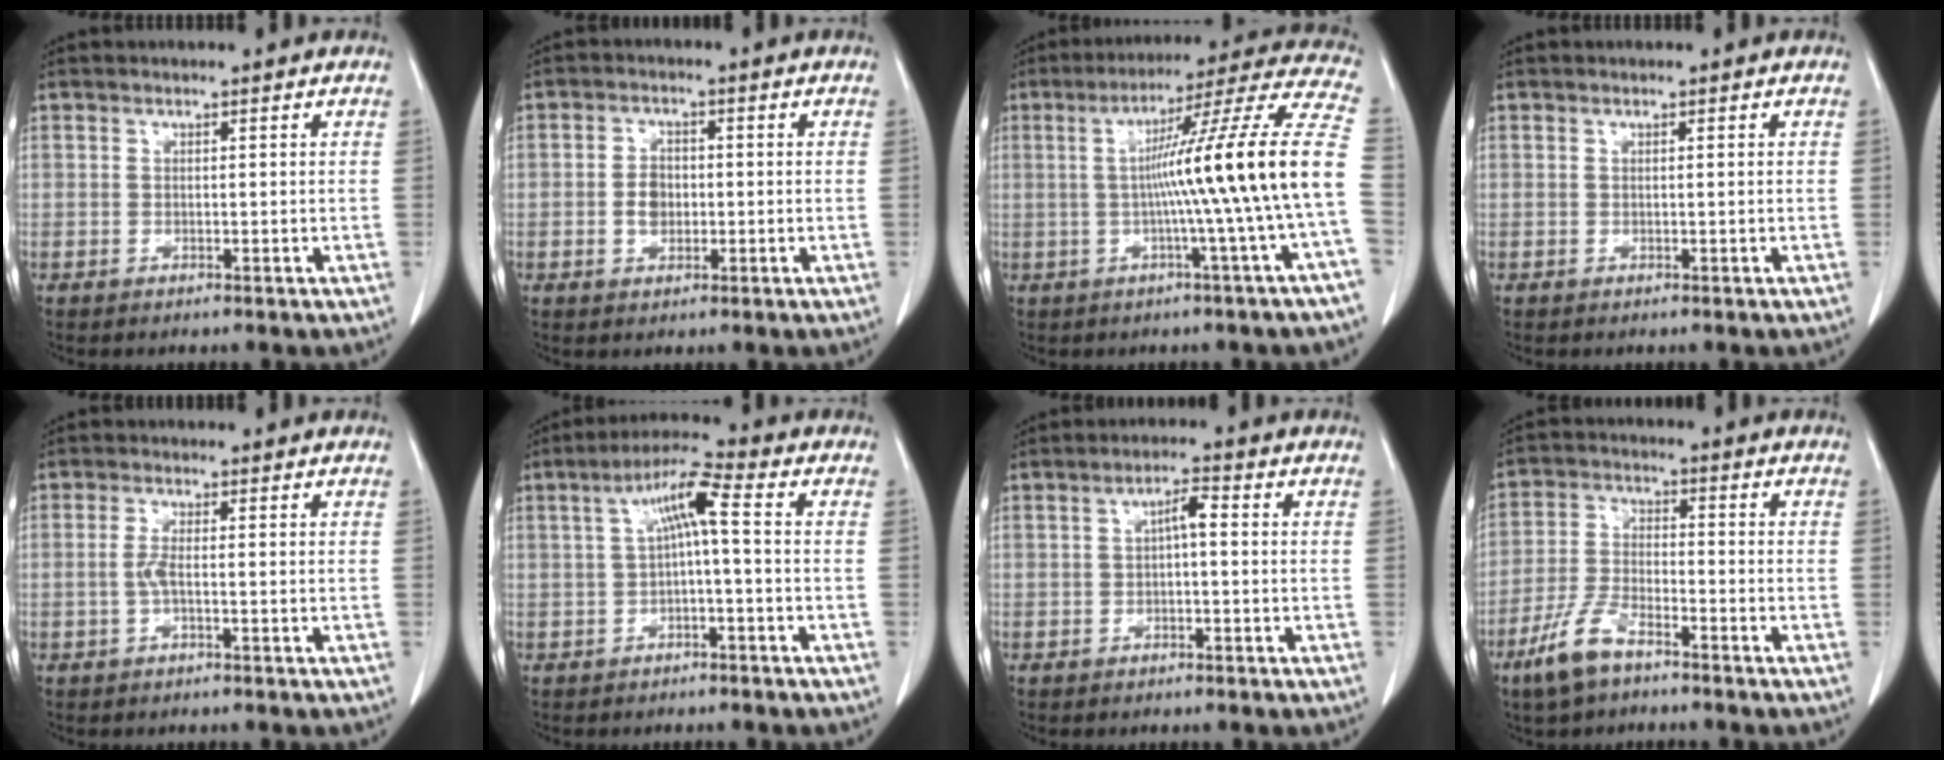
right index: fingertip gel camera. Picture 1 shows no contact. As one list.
[{"total": 3.5, "force": [-0.6, 2.4, 2.5], "torque": [-0.047, 0.005, -0.009]}, {"total": 18.2, "force": [-1.7, -2.9, 17.8], "torque": [-0.248, 0.013, -0.037]}, {"total": 0.0}, {"total": 1.9, "force": [-0.4, 0.1, 1.8], "torque": [-0.041, 0.000, -0.009]}, {"total": 6.4, "force": [0.5, 0.5, 6.4], "torque": [-0.116, 0.027, 0.008]}, {"total": 2.7, "force": [0.1, 0.6, 2.7], "torque": [-0.046, 0.010, 0.002]}, {"total": 7.6, "force": [-5.3, 2.5, 4.8], "torque": [-0.113, -0.009, -0.106]}]